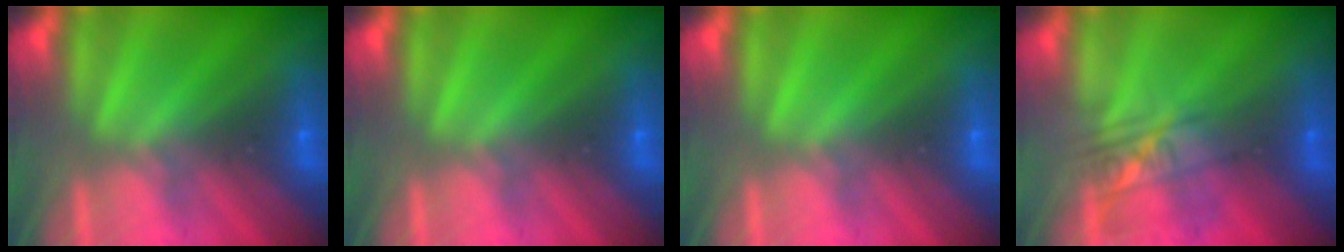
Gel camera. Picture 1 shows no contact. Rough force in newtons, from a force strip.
{"total": 0.0}
{"total": 0.0}
{"total": 2.3}